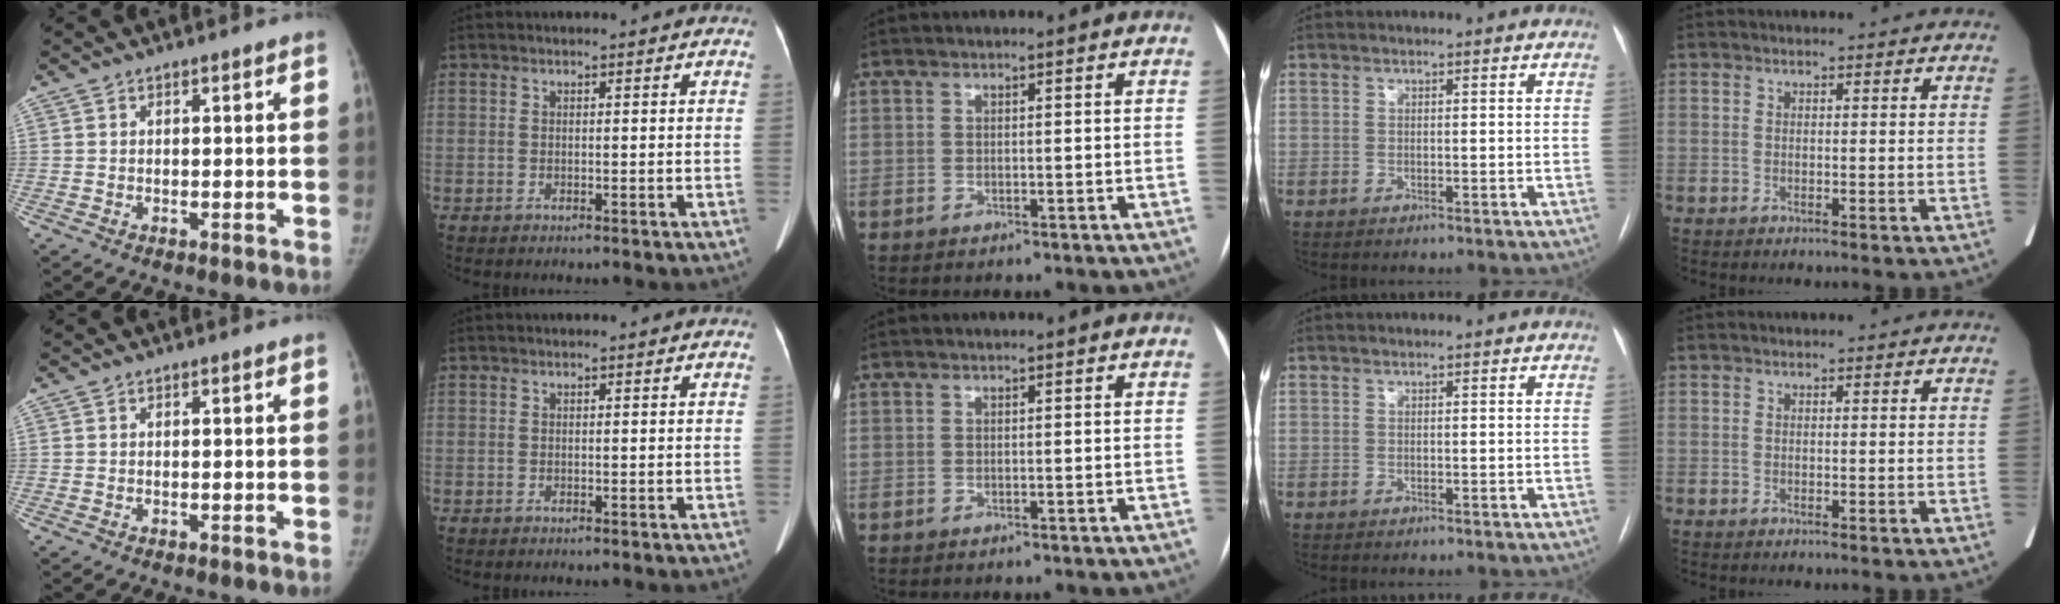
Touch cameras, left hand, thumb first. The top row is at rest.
{}